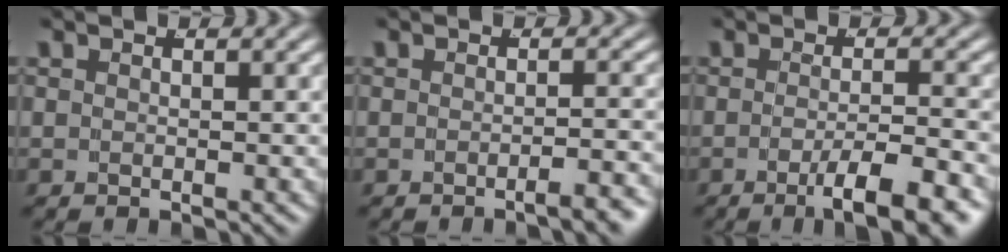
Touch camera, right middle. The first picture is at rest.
{"total": 2.2, "force": [-1.8, -0.1, 1.2], "torque": [-0.011, 0.008, -0.033]}
{"total": 5.9, "force": [-3.9, 0.8, 4.4], "torque": [-0.059, -0.012, -0.057]}